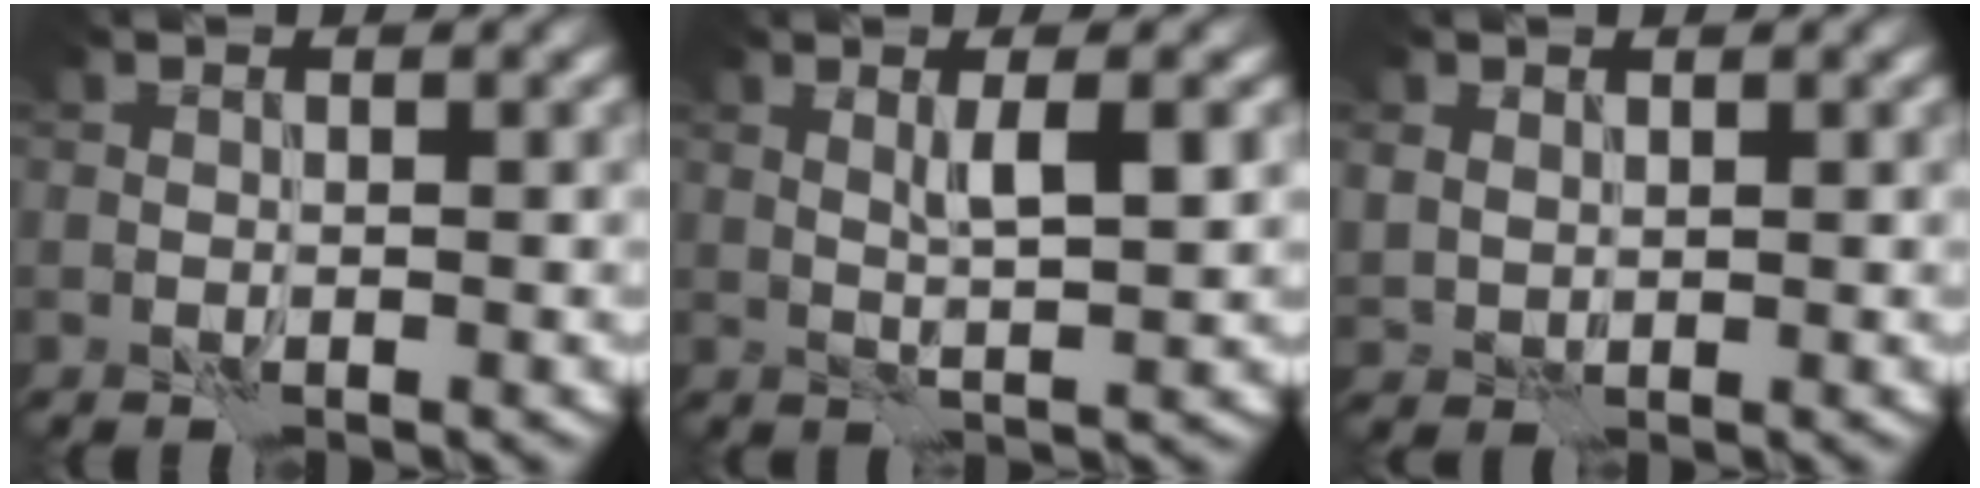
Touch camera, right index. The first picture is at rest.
{"total": 2.7, "force": [1.1, 0.3, 2.5], "torque": [-0.045, -0.002, 0.020]}
{"total": 1.4, "force": [1.0, 1.0, 0.2], "torque": [-0.007, -0.003, 0.022]}